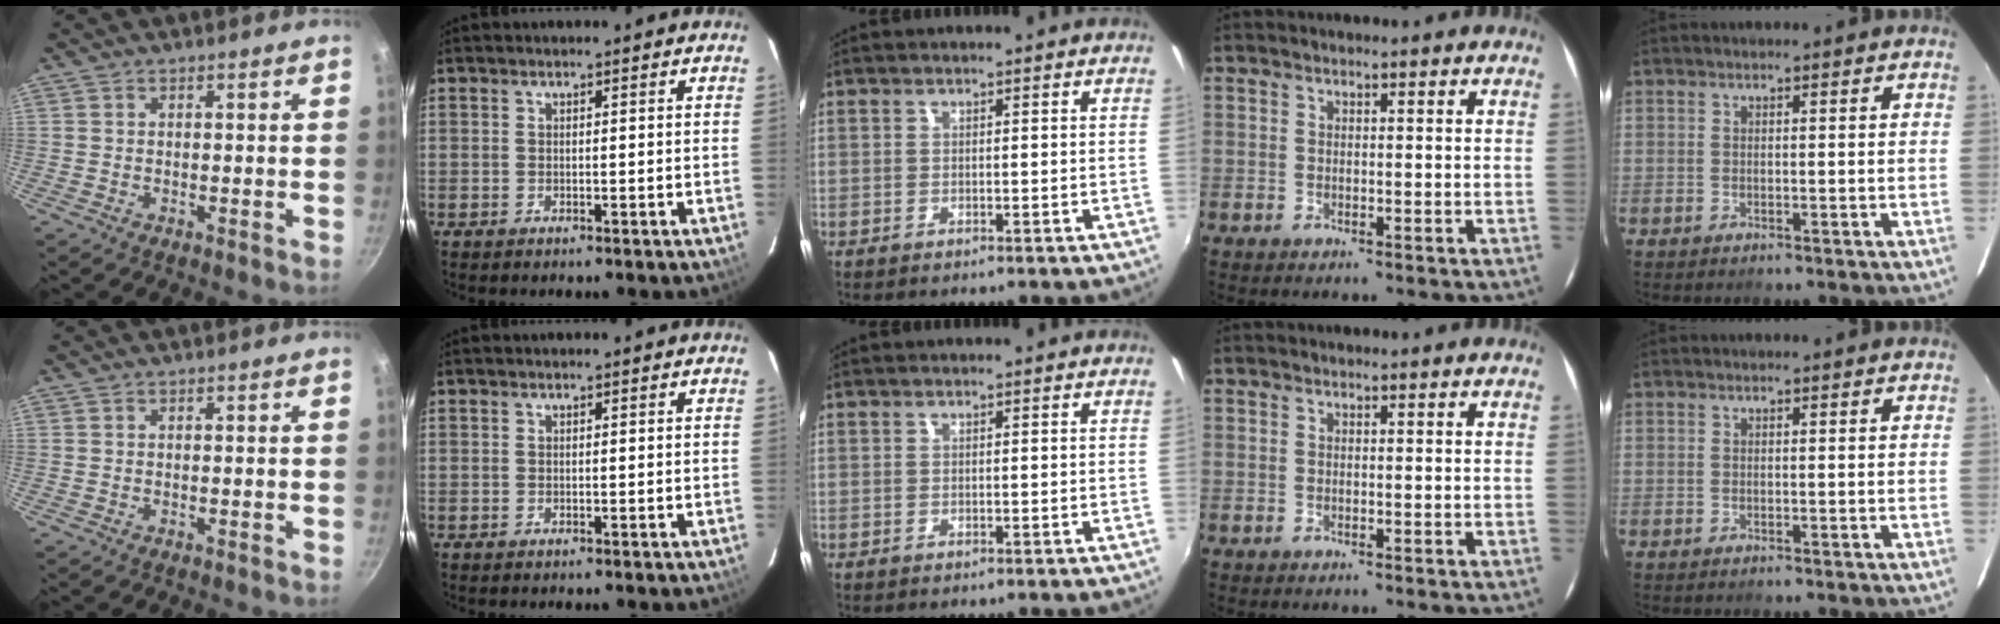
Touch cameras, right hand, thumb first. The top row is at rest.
{}